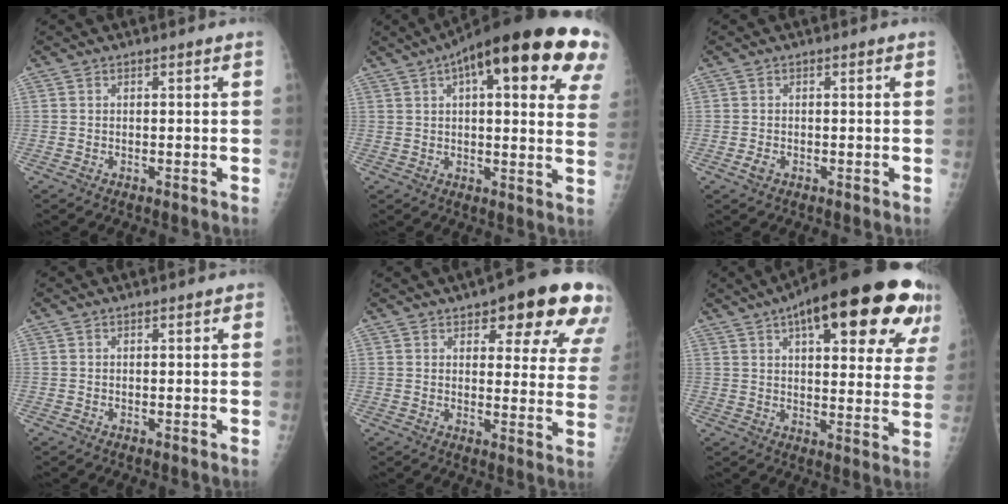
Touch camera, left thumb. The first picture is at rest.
{"total": 28.4, "force": [13.8, 8.8, 23.2], "torque": [-0.259, 0.028, 0.177]}
{"total": 1.3, "force": [-0.6, 1.0, 0.7], "torque": [-0.011, -0.001, -0.011]}
{"total": 0.7, "force": [0.3, 0.3, 0.6], "torque": [-0.007, 0.002, 0.001]}
{"total": 18.7, "force": [10.8, 6.6, 13.8], "torque": [-0.129, -0.035, 0.126]}
{"total": 28.2, "force": [15.0, 9.4, 22.0], "torque": [-0.272, -0.005, 0.204]}